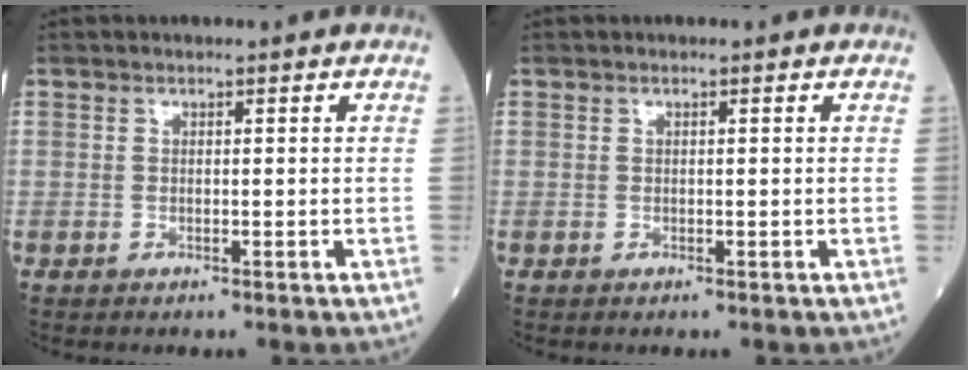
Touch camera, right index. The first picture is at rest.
{"total": 0.0}